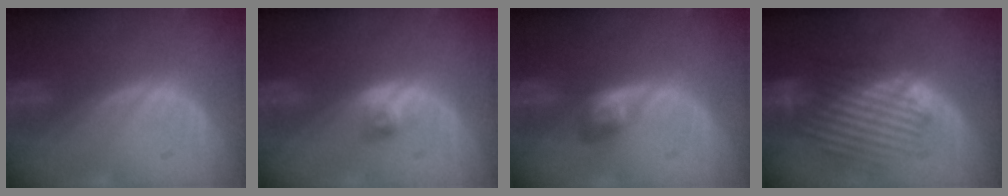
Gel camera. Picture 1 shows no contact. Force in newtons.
{"total": 2.0, "press": 2.0, "slide": 0.3}
{"total": 3.0, "press": 2.7, "slide": 1.3}
{"total": 8.5, "press": 8.1, "slide": 2.6}